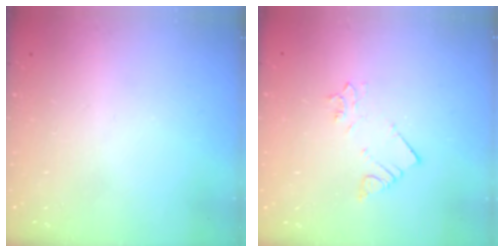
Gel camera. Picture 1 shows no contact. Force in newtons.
{"total": 2.1, "press": 2.1, "slide": 0.0}